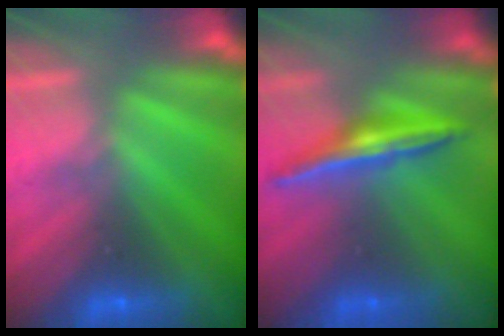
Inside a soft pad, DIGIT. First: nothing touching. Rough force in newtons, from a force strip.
{"total": 1.6}